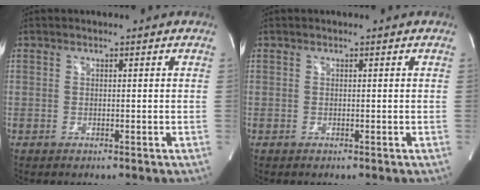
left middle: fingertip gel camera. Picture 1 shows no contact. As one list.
[{"total": 0.0}]